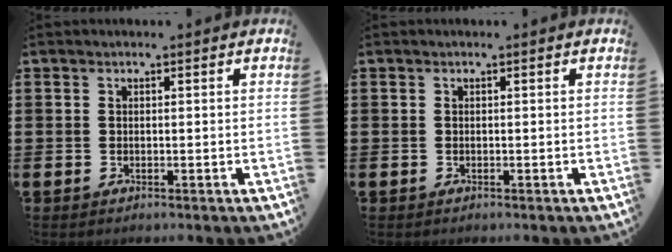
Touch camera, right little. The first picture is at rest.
{"total": 0.0}